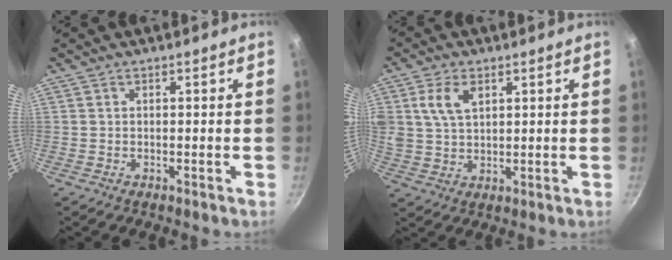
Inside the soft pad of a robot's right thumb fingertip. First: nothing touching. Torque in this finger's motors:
{"motor_torque": [1.05, 1.87, 1.19, 0.27, 0.38]}